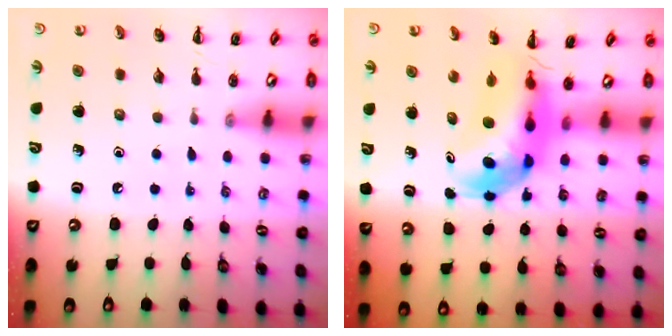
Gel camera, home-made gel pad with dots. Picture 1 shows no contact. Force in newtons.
{"total": 7.1, "press": 6.7, "slide": 2.2}